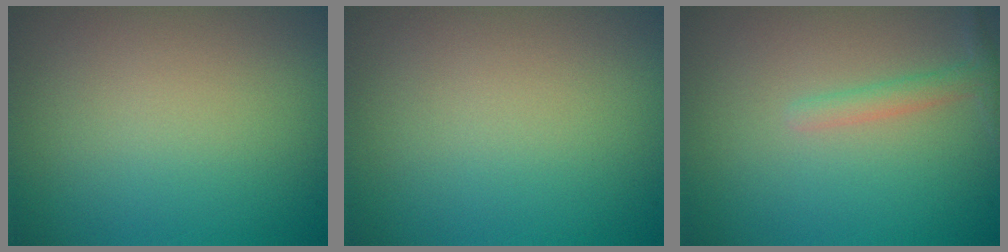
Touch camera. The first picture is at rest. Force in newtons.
{"total": 0.0}
{"total": 1.5, "press": 1.5, "slide": 0.0}